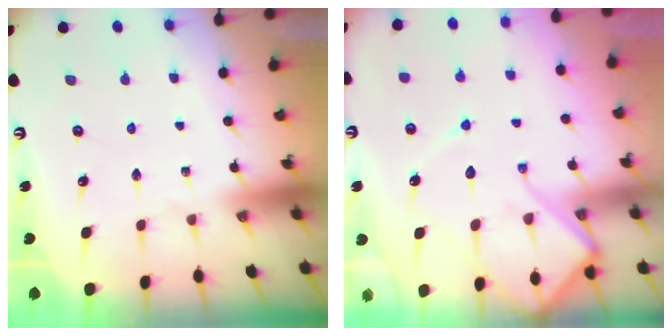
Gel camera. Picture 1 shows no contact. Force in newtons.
{"total": 12.1, "press": 12.0, "slide": 1.2}